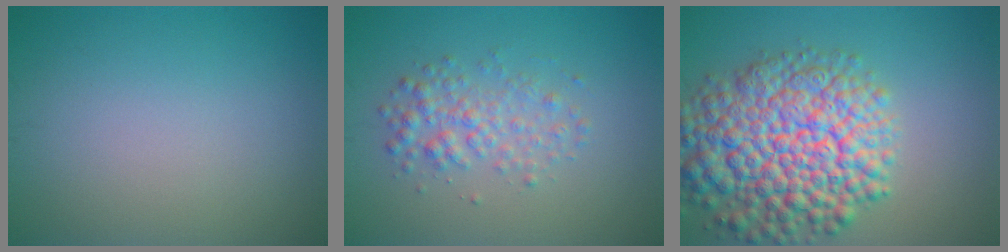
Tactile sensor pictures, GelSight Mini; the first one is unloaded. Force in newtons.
{"total": 2.7, "press": 2.7, "slide": 0.1}
{"total": 11.4, "press": 11.4, "slide": 0.5}